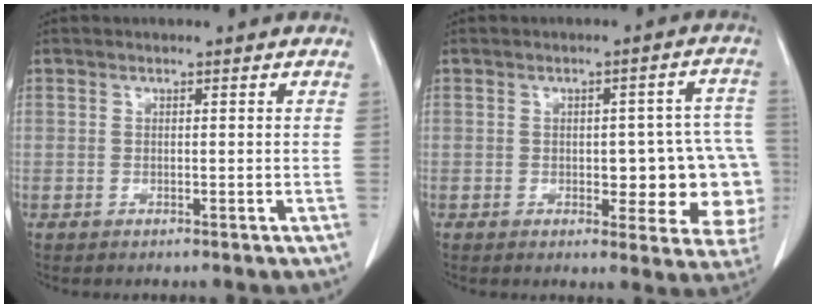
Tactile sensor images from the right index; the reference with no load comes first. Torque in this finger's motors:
{"motor_torque": [0.87, -0.59, 0.19, 0.04]}